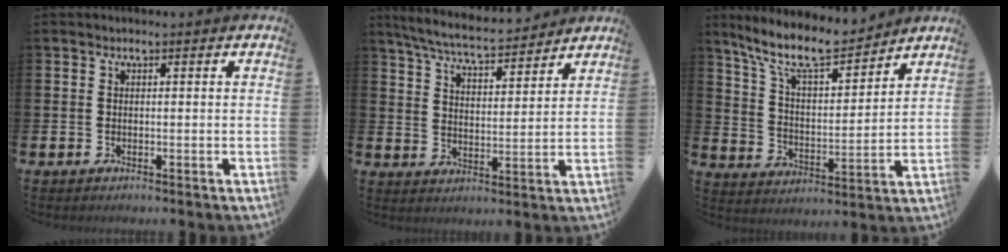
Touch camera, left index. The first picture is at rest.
{"total": 7.0, "force": [6.6, 0.8, 2.2], "torque": [-0.068, -0.038, 0.116]}
{"total": 10.3, "force": [9.1, 2.3, 4.4], "torque": [-0.114, -0.049, 0.161]}